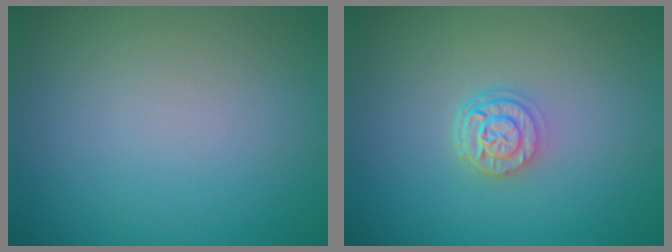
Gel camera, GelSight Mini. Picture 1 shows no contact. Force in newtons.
{"total": 2.6, "press": 2.1, "slide": 1.5}